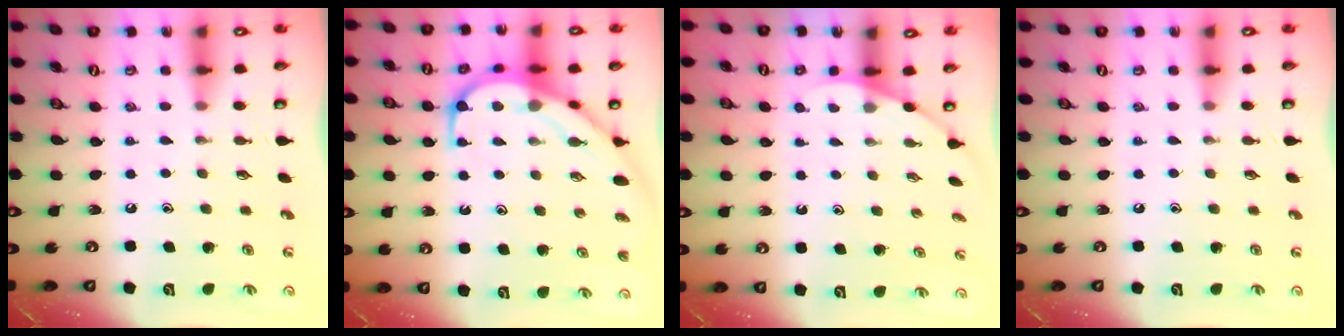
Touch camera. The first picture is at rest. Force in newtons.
{"total": 11.1, "press": 11.1, "slide": 1.0}
{"total": 2.0, "press": 2.0, "slide": 0.0}
{"total": 0.0}